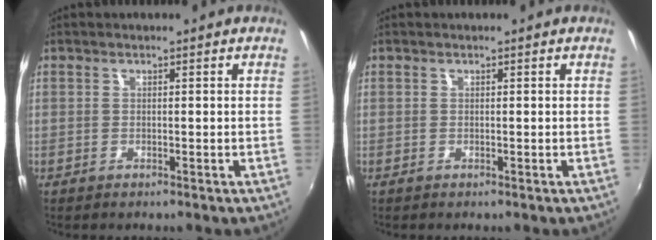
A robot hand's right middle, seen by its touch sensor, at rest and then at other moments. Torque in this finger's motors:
{"motor_torque": [0.00, 0.00, 0.00, 0.00]}